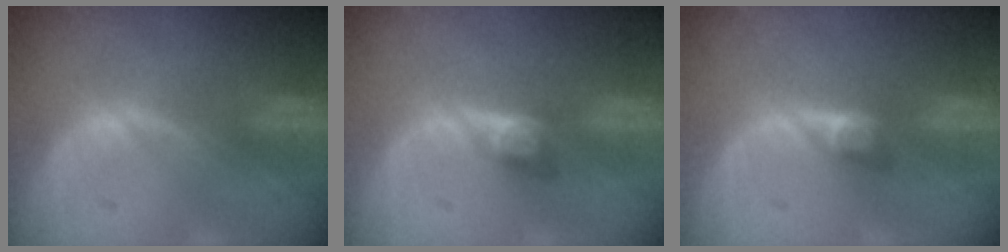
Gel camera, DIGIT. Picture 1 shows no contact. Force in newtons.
{"total": 2.6, "press": 2.5, "slide": 0.7}
{"total": 2.7, "press": 2.5, "slide": 1.1}